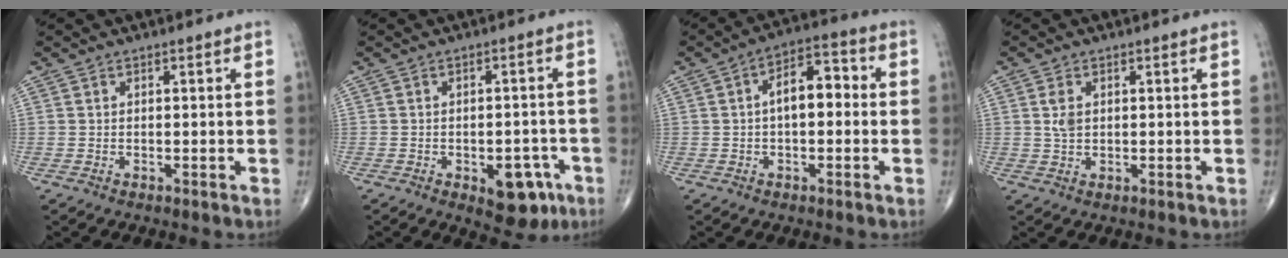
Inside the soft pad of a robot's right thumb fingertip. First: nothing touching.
{"total": 8.3, "force": [-3.7, 4.5, 5.9], "torque": [-0.046, 0.020, -0.037]}
{"total": 8.4, "force": [0.4, 4.5, 7.1], "torque": [-0.098, 0.032, -0.003]}
{"total": 2.7, "force": [0.6, 1.7, 2.0], "torque": [-0.039, -0.002, 0.014]}